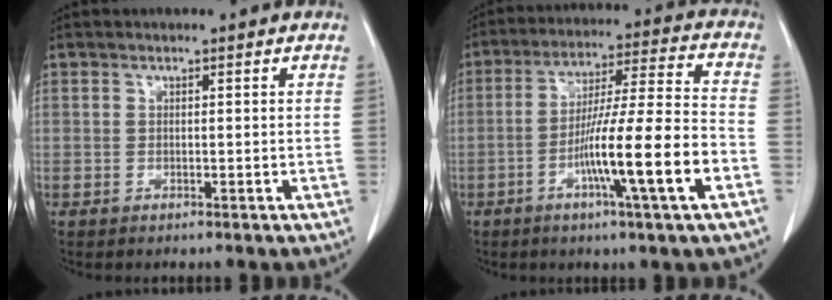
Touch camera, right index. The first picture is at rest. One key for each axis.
{"total": 14.9, "fx": -5.4, "fy": -0.6, "fz": 13.9, "tx": -0.241, "ty": -0.003, "tz": -0.093}